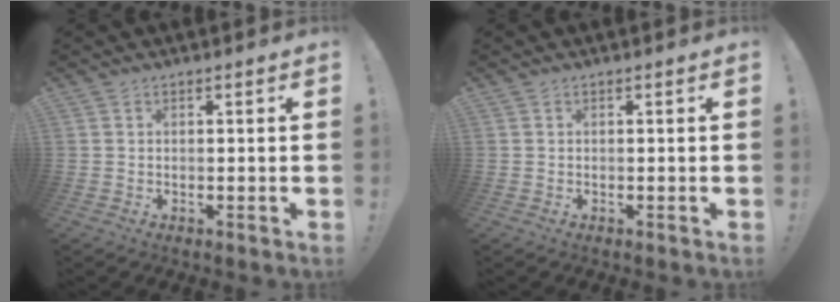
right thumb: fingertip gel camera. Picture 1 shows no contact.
{"total": 0.0}